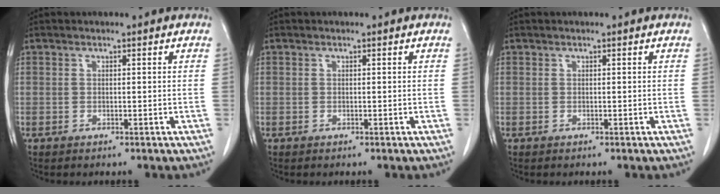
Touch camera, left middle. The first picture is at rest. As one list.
[{"total": 0.0}, {"total": 0.0}]